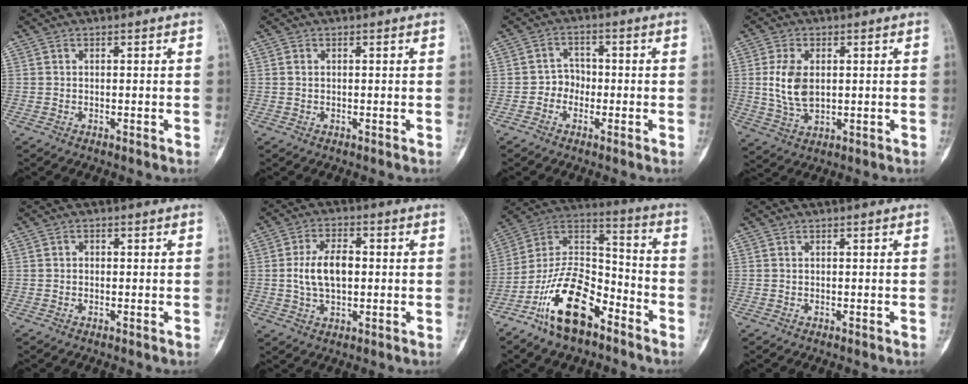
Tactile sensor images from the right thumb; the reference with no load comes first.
{"total": 0.8, "force": [0.2, 0.6, 0.5], "torque": [-0.011, 0.002, 0.004]}
{"total": 3.9, "force": [-1.2, 3.4, 1.4], "torque": [0.002, 0.015, -0.031]}
{"total": 8.1, "force": [0.9, 4.9, 6.4], "torque": [-0.123, -0.007, 0.024]}
{"total": 0.8, "force": [0.0, 0.7, 0.4], "torque": [0.002, 0.004, -0.004]}
{"total": 8.8, "force": [0.2, 4.9, 7.2], "torque": [-0.130, 0.010, 0.003]}
{"total": 18.3, "force": [-10.6, 8.9, 12.0], "torque": [-0.203, 0.084, -0.199]}
{"total": 0.0}